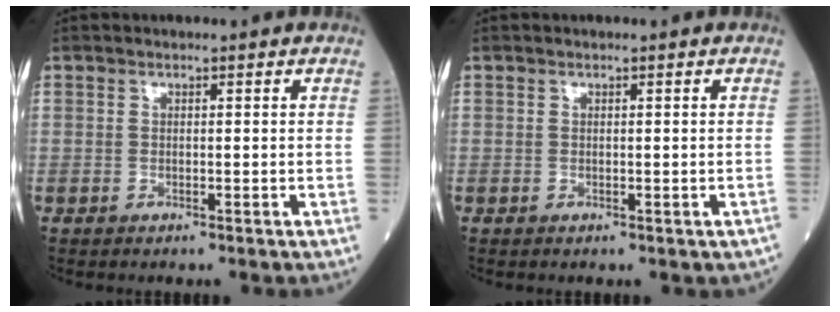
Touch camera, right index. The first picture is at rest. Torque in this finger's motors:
{"motor_torque": [-0.13, -0.06, 0.02, 0.01]}